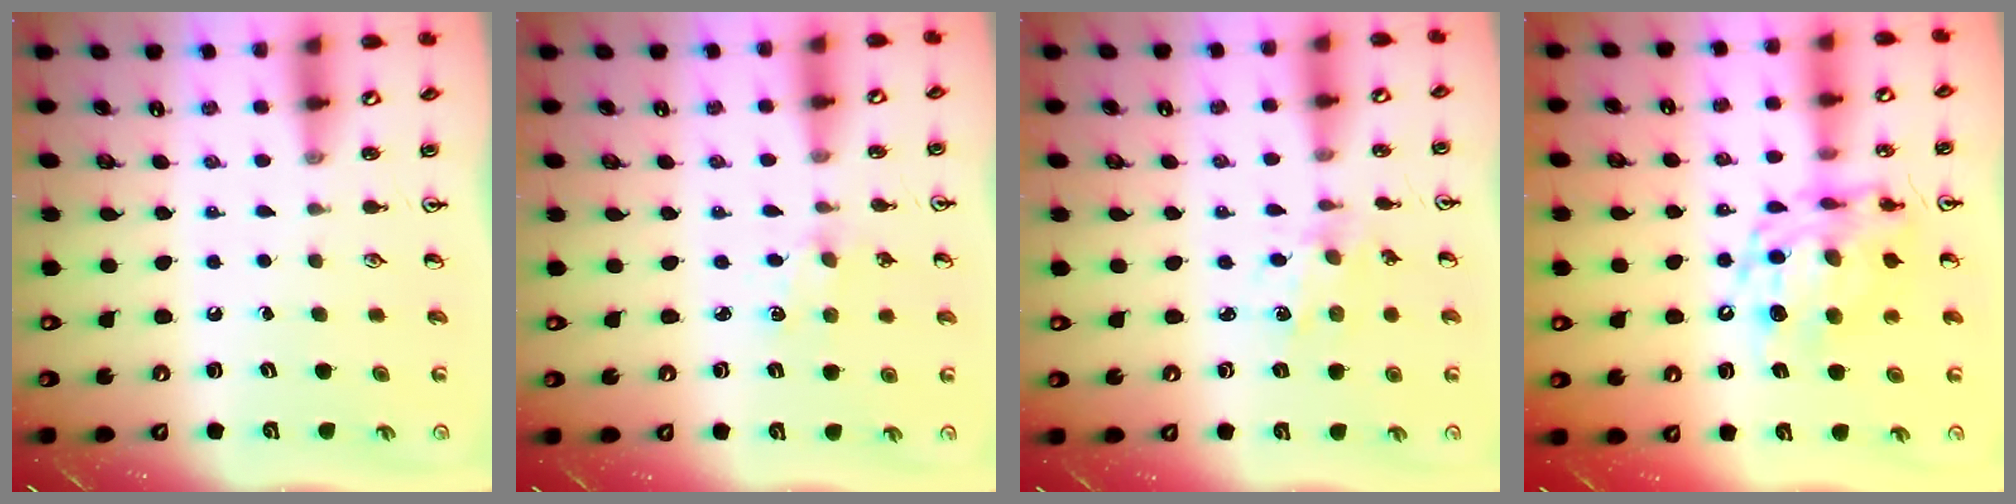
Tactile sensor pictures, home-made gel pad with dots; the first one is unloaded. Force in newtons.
{"total": 1.9, "press": 1.9, "slide": 0.2}
{"total": 2.0, "press": 2.0, "slide": 0.5}
{"total": 13.5, "press": 13.5, "slide": 1.1}